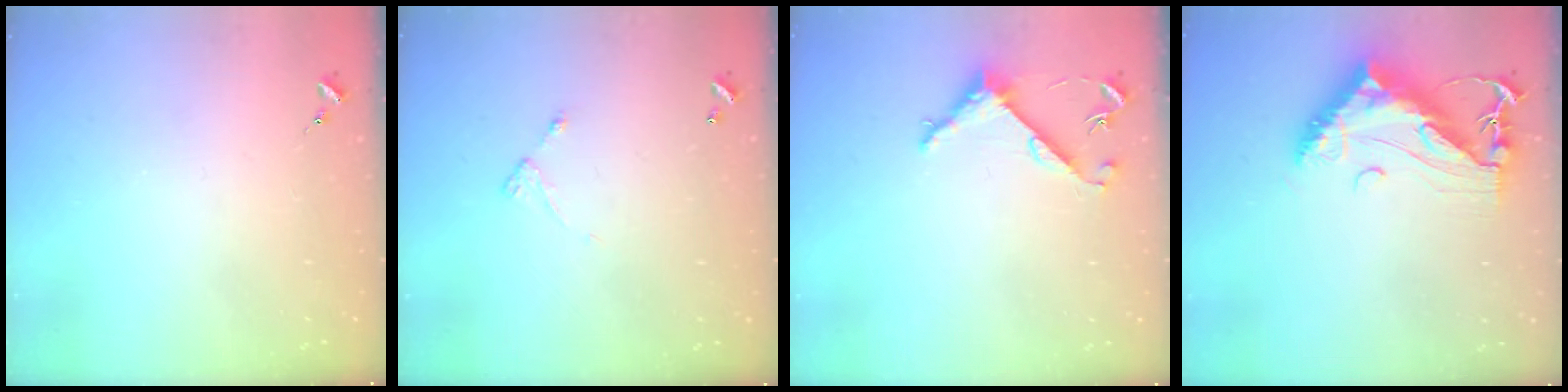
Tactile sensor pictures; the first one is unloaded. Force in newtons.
{"total": 4.0, "press": 4.0, "slide": 0.3}
{"total": 5.6, "press": 5.6, "slide": 0.2}
{"total": 14.4, "press": 14.3, "slide": 1.4}